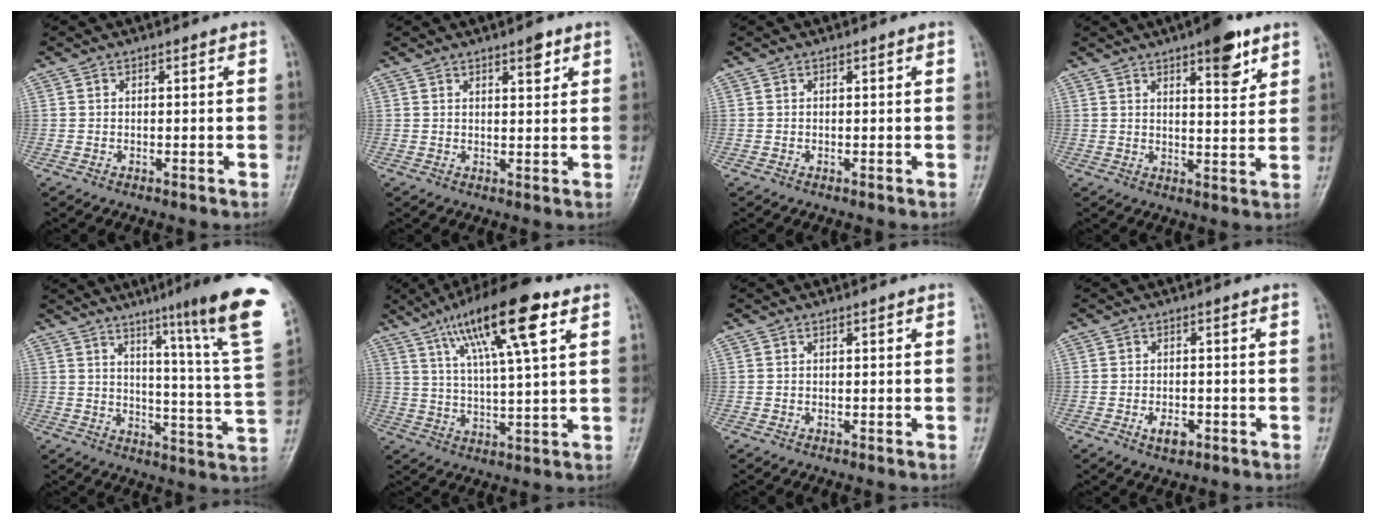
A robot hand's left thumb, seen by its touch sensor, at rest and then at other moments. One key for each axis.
{"total": 3.3, "fx": 2.1, "fy": 1.2, "fz": 2.3, "tx": -0.023, "ty": -0.012, "tz": 0.030}
{"total": 0.0}
{"total": 8.3, "fx": 5.0, "fy": 2.6, "fz": 6.1, "tx": -0.068, "ty": -0.027, "tz": 0.068}
{"total": 20.1, "fx": 12.4, "fy": 0.2, "fz": 15.8, "tx": -0.194, "ty": -0.075, "tz": 0.158}
{"total": 17.1, "fx": 8.5, "fy": 3.3, "fz": 14.4, "tx": -0.242, "ty": -0.013, "tz": 0.146}
{"total": 0.0}
{"total": 3.3, "fx": -1.4, "fy": 1.9, "fz": 2.3, "tx": -0.034, "ty": 0.005, "tz": -0.018}